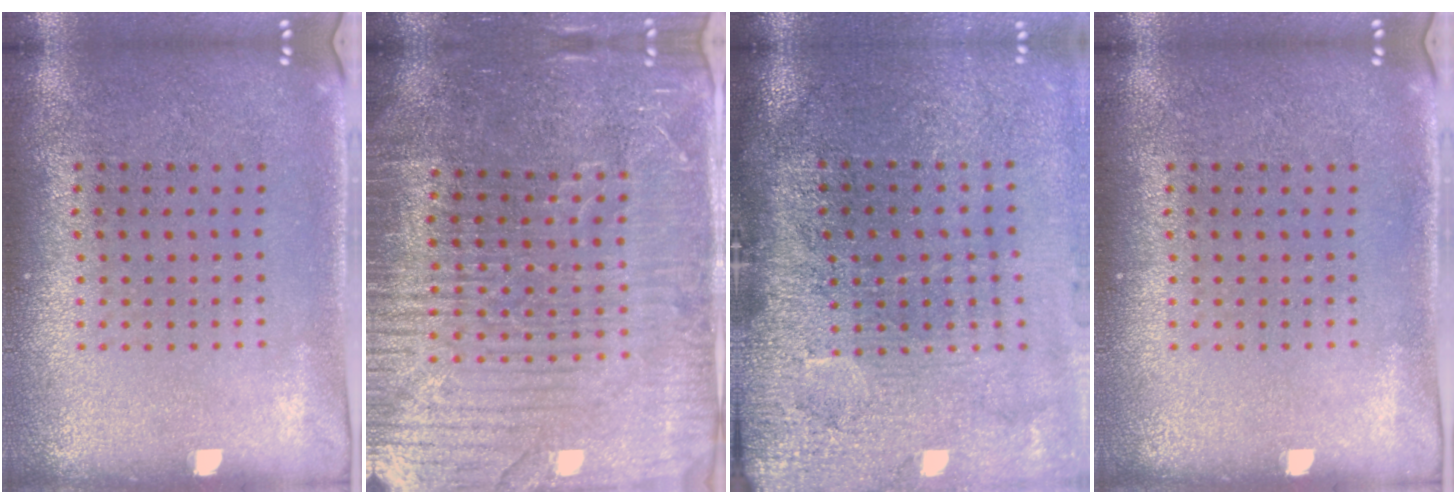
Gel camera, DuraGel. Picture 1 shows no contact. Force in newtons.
{"total": 4.8, "press": 4.5, "slide": 1.7}
{"total": 4.8, "press": 3.7, "slide": 3.1}
{"total": 0.0}